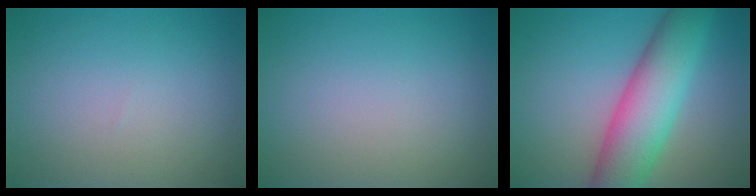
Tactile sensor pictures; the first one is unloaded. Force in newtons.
{"total": 0.0}
{"total": 8.5, "press": 8.5, "slide": 0.1}